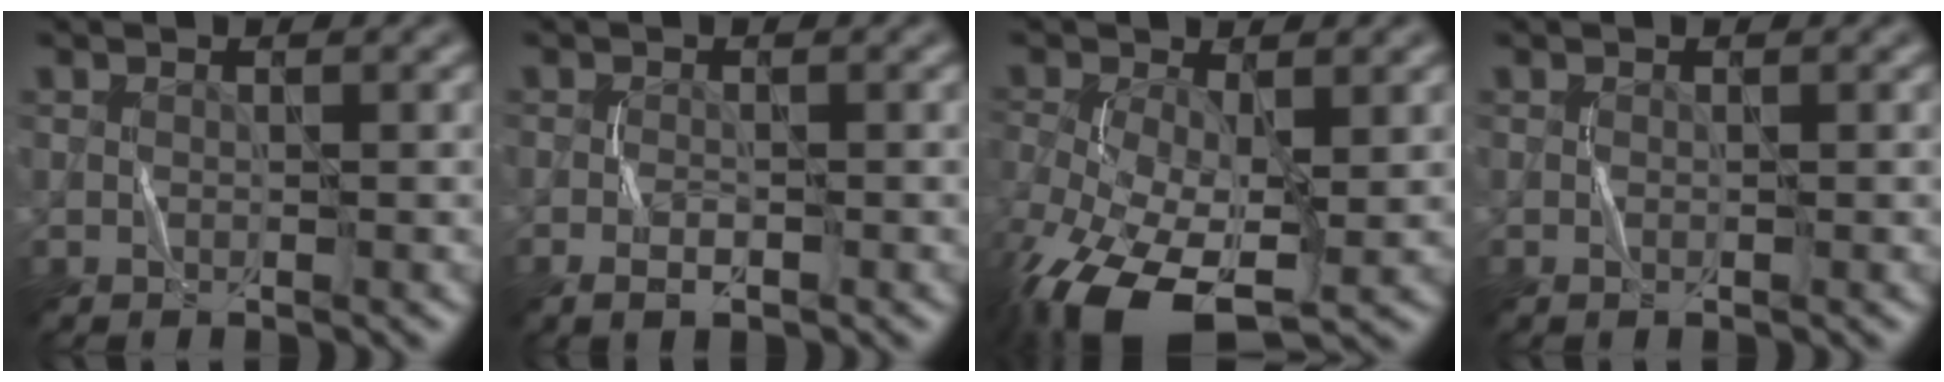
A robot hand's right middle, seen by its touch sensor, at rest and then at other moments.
{"total": 1.5, "force": [-0.8, 0.6, 1.1], "torque": [-0.021, 0.000, -0.017]}
{"total": 11.0, "force": [-4.1, 5.8, 8.4], "torque": [-0.188, -0.043, -0.065]}
{"total": 0.0}